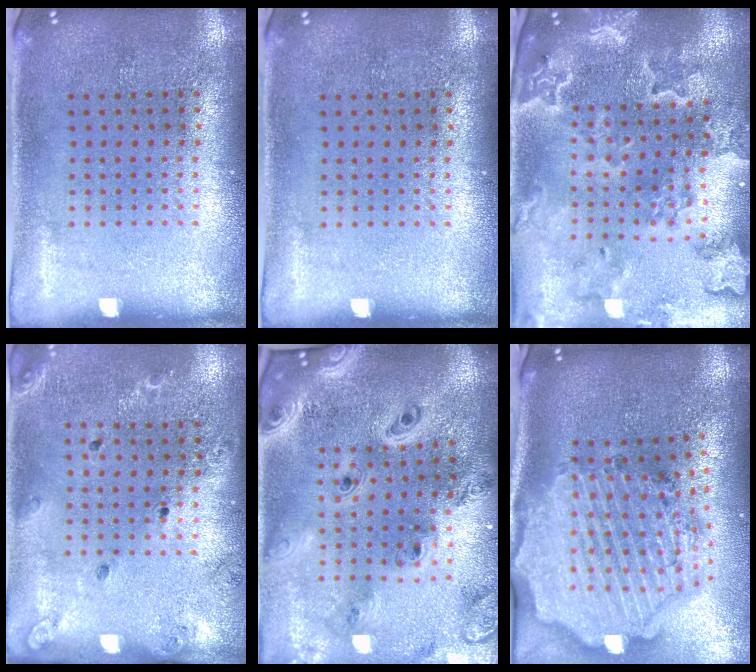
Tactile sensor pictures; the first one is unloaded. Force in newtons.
{"total": 0.0}
{"total": 2.7, "press": 2.5, "slide": 0.9}
{"total": 1.3, "press": 1.3, "slide": 0.3}
{"total": 4.0, "press": 3.1, "slide": 2.5}
{"total": 4.1, "press": 3.3, "slide": 2.5}